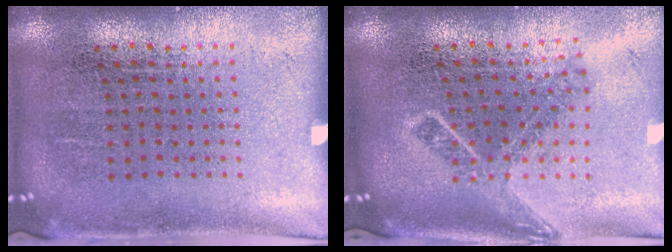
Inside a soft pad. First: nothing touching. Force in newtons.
{"total": 1.8, "press": 1.3, "slide": 1.3}